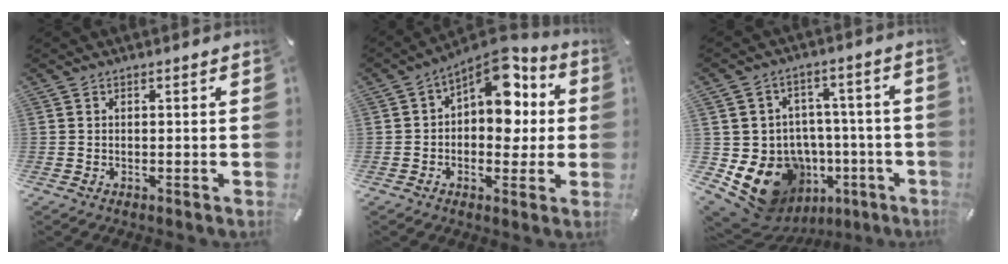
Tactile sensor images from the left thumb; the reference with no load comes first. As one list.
[{"total": 12.4, "force": [5.0, 7.3, 8.6], "torque": [-0.111, -0.037, 0.086]}, {"total": 15.7, "force": [-6.4, 12.6, 6.6], "torque": [-0.108, 0.026, -0.082]}]